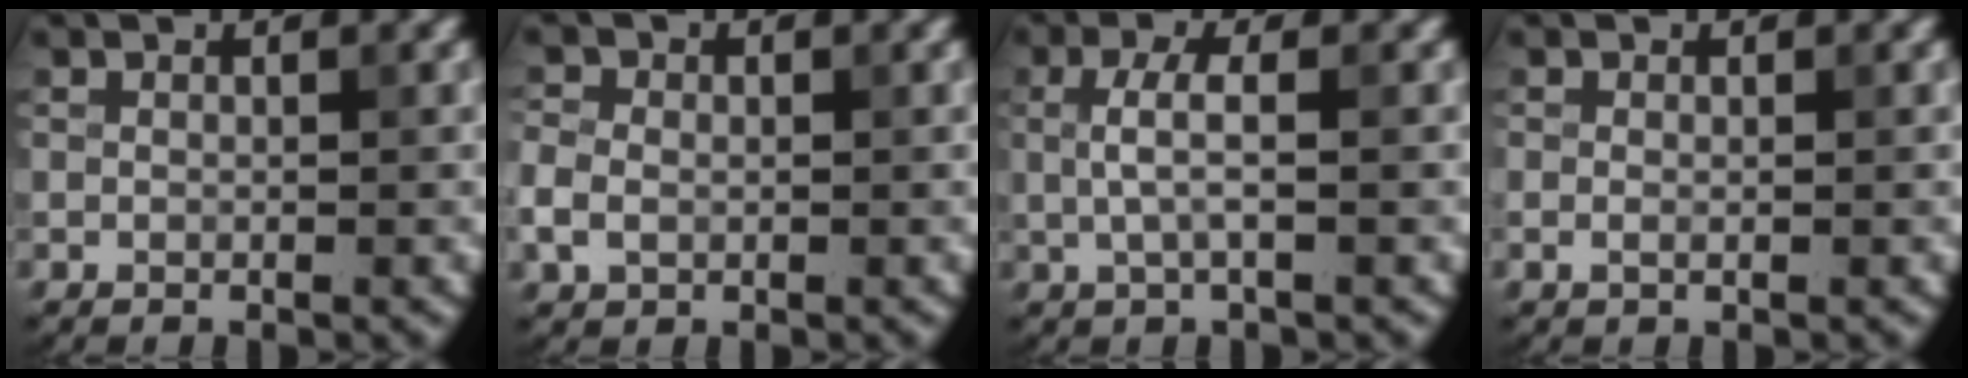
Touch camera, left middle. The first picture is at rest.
{"total": 2.4, "force": [-0.4, 2.0, 1.3], "torque": [-0.028, -0.001, -0.013]}
{"total": 2.5, "force": [0.1, 0.5, 2.4], "torque": [-0.052, 0.003, 0.003]}
{"total": 0.6, "force": [-0.1, 0.3, 0.5], "torque": [-0.011, -0.003, -0.002]}